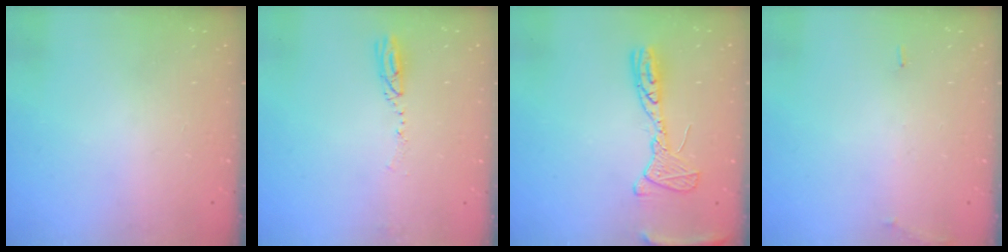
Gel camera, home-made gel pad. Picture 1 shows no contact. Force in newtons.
{"total": 3.5, "press": 3.4, "slide": 0.7}
{"total": 13.2, "press": 13.2, "slide": 1.3}
{"total": 6.0, "press": 5.7, "slide": 1.9}